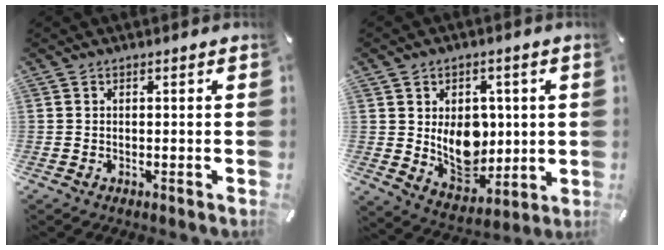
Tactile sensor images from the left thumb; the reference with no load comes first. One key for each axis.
{"total": 11.6, "fx": 1.1, "fy": 9.2, "fz": 7.1, "tx": -0.096, "ty": -0.006, "tz": 0.027}